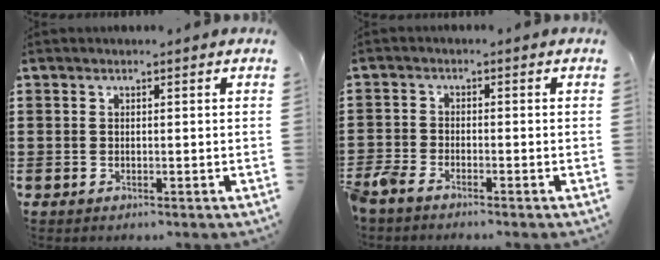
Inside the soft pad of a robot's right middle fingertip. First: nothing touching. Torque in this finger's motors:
{"motor_torque": [1.28, -0.41, 0.40, 0.10]}